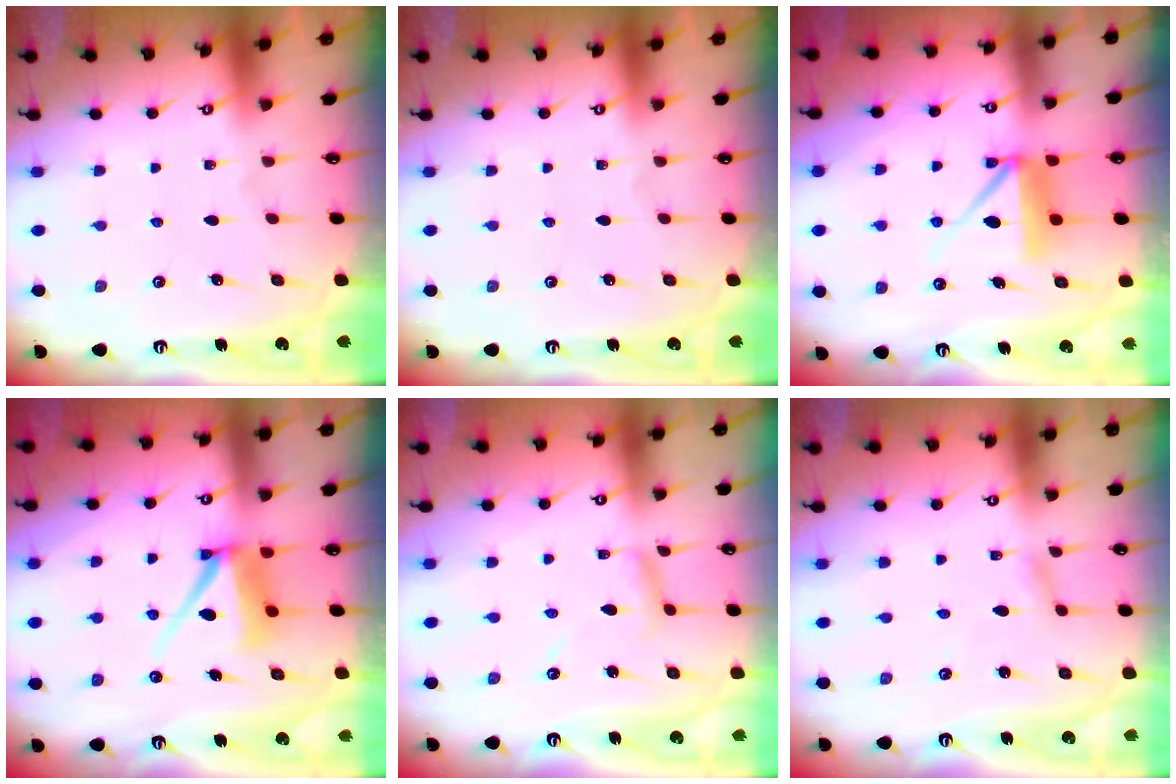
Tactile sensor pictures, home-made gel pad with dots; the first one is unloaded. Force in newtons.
{"total": 0.0}
{"total": 8.8, "press": 8.8, "slide": 0.9}
{"total": 9.3, "press": 9.3, "slide": 1.0}
{"total": 6.0, "press": 6.0, "slide": 0.4}
{"total": 2.5, "press": 2.5, "slide": 0.1}